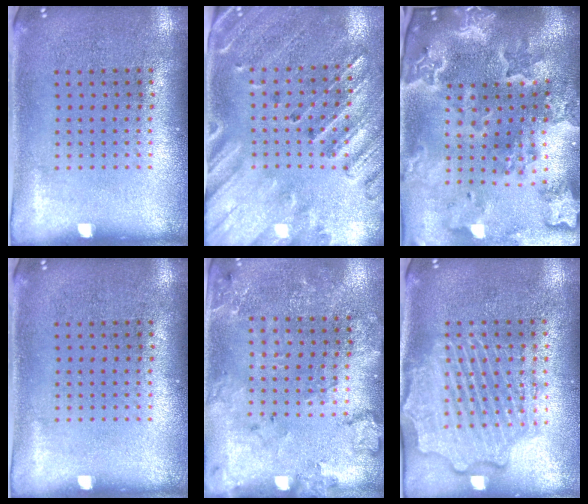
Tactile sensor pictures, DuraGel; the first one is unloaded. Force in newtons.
{"total": 2.6, "press": 2.2, "slide": 1.3}
{"total": 4.7, "press": 3.8, "slide": 2.8}
{"total": 0.0}
{"total": 1.8, "press": 1.7, "slide": 0.4}
{"total": 2.6, "press": 2.6, "slide": 0.3}